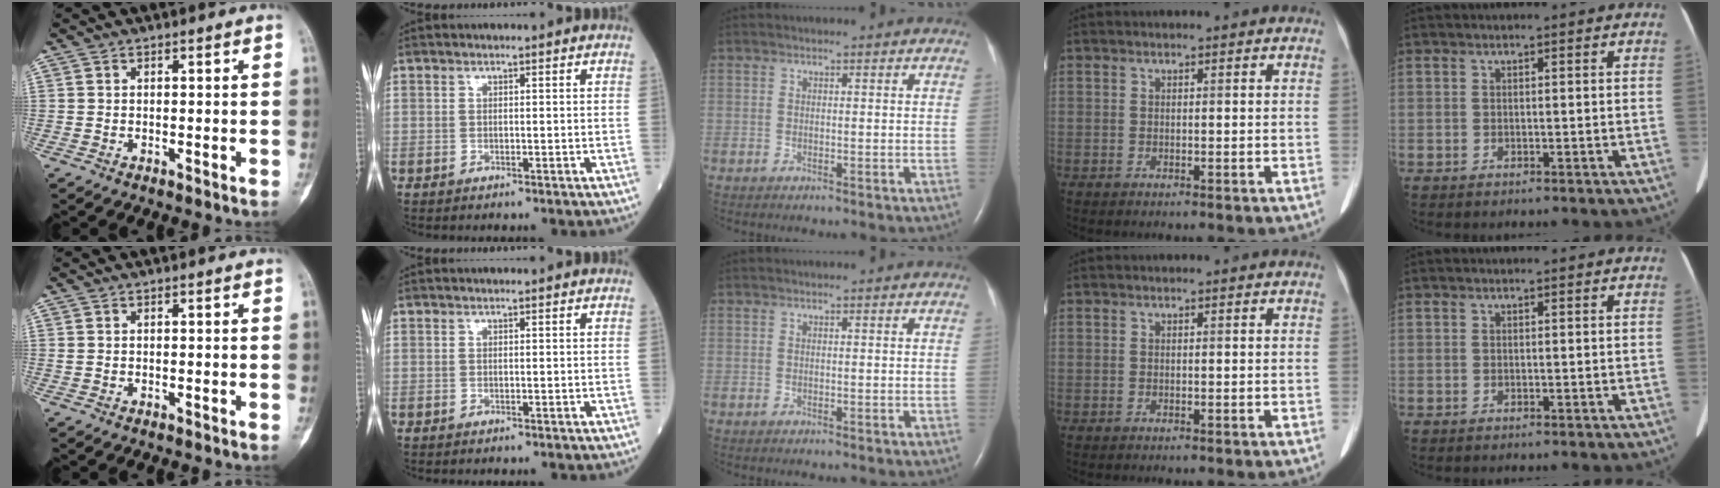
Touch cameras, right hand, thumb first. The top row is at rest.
{}